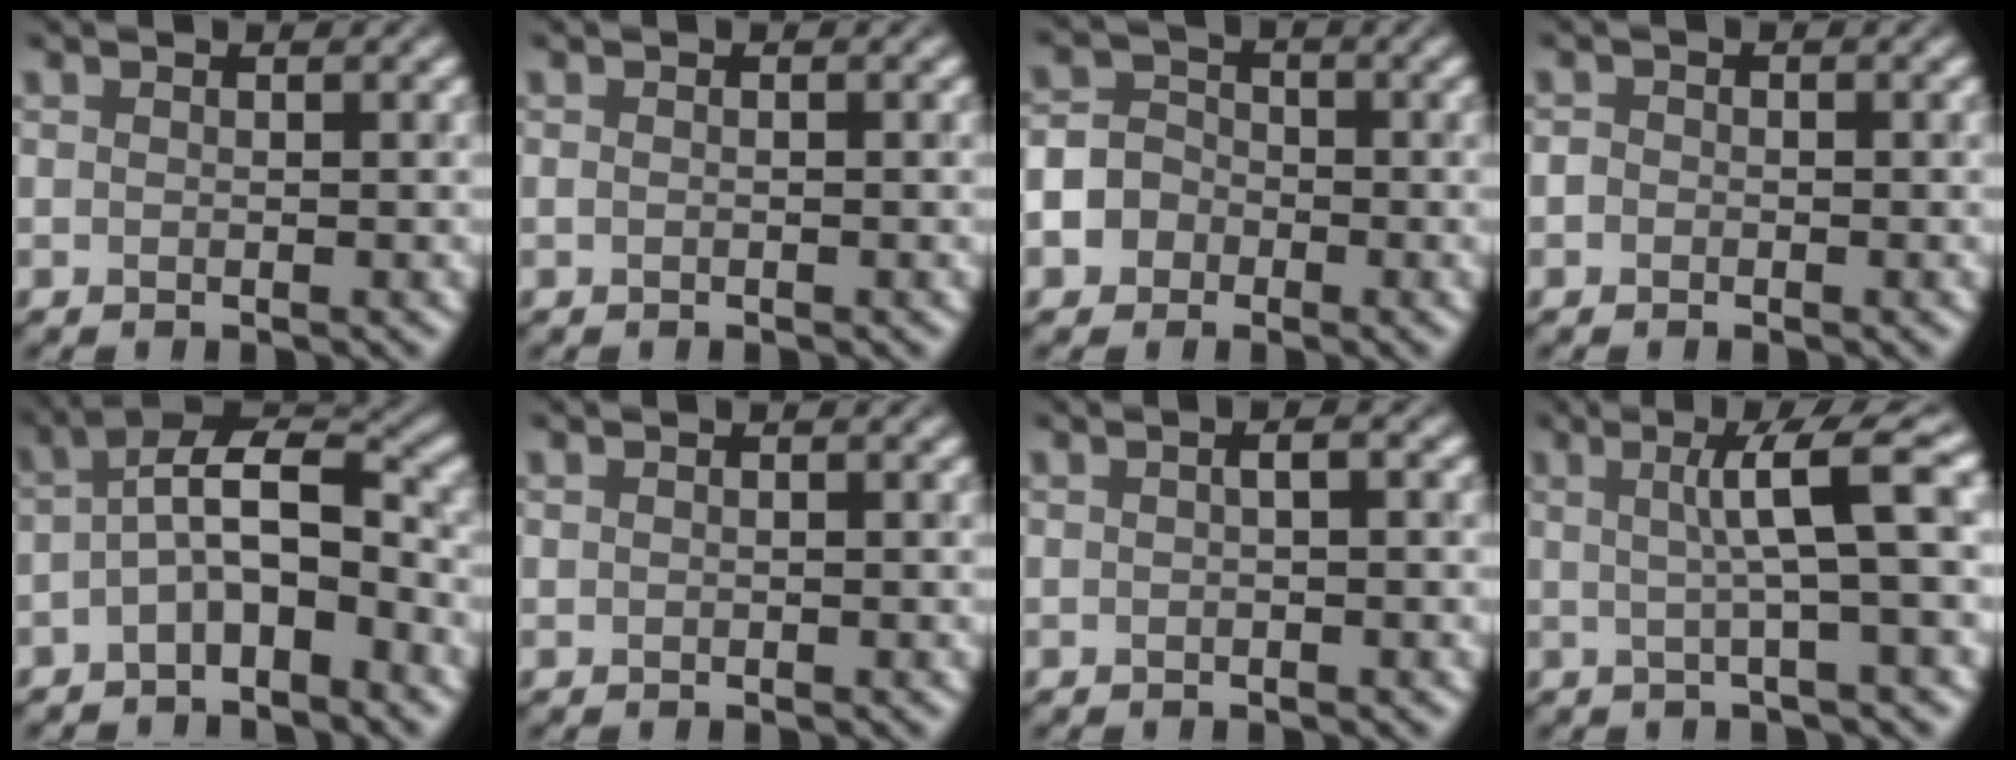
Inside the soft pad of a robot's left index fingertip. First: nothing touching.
{"total": 0.0}
{"total": 4.8, "force": [-2.2, 4.1, 1.4], "torque": [-0.010, 0.000, -0.050]}
{"total": 0.6, "force": [-0.4, 0.4, 0.1], "torque": [0.002, 0.004, -0.009]}
{"total": 5.4, "force": [-1.9, 2.0, 4.6], "torque": [-0.078, 0.022, -0.042]}
{"total": 0.0}
{"total": 1.2, "force": [0.1, 0.2, 1.1], "torque": [-0.016, 0.003, 0.001]}
{"total": 5.4, "force": [1.0, 0.5, 5.3], "torque": [-0.077, 0.017, 0.016]}